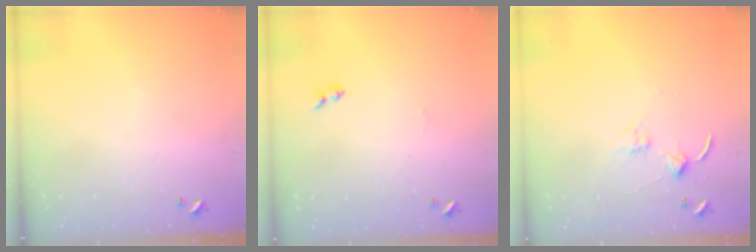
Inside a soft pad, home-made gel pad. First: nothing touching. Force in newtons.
{"total": 1.1, "press": 0.9, "slide": 0.5}
{"total": 2.4, "press": 2.3, "slide": 0.4}